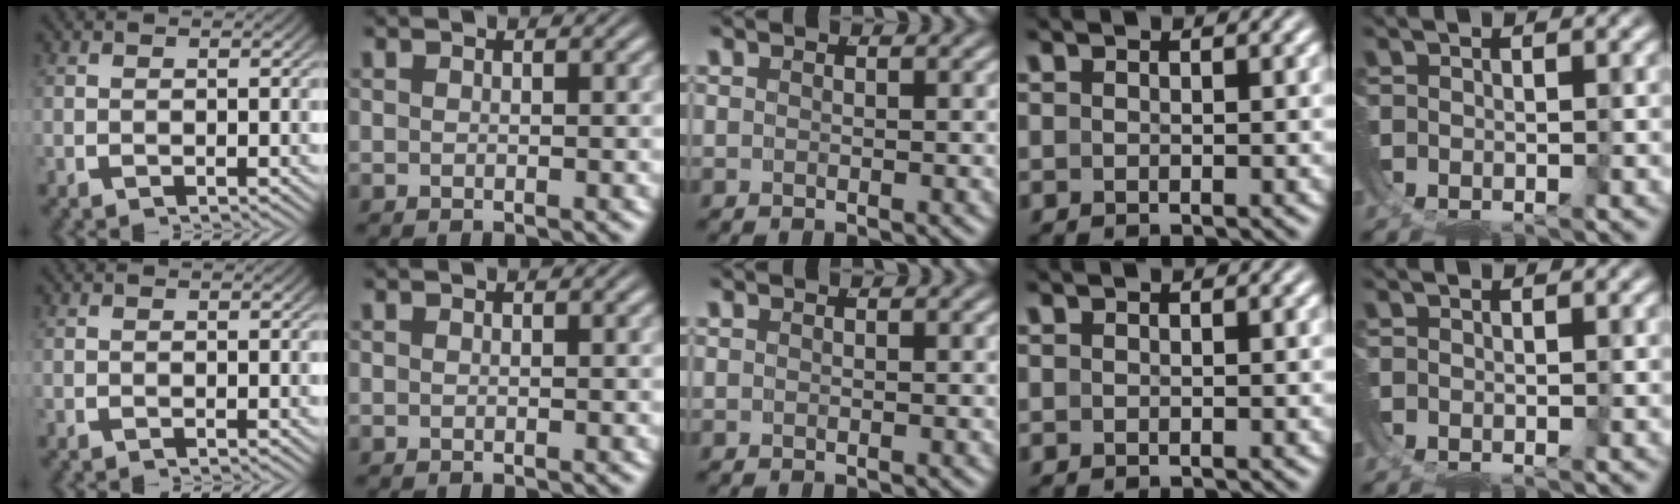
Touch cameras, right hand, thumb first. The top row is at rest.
{}